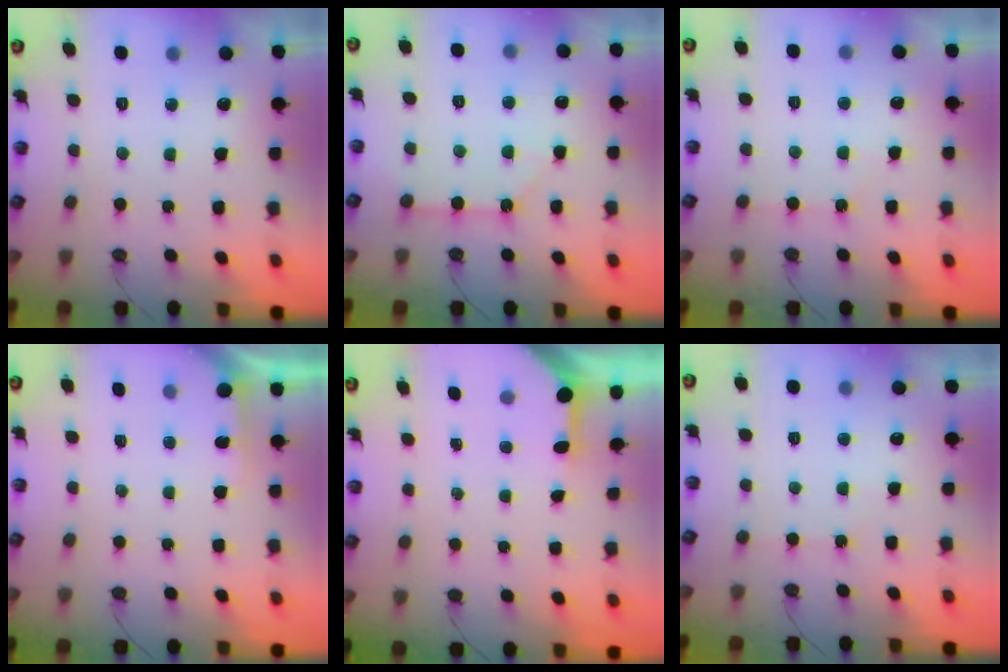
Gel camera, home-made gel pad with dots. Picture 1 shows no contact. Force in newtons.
{"total": 2.4, "press": 2.4, "slide": 0.4}
{"total": 2.9, "press": 2.8, "slide": 0.5}
{"total": 2.5, "press": 2.5, "slide": 0.3}
{"total": 3.3, "press": 3.2, "slide": 0.4}
{"total": 2.6, "press": 2.6, "slide": 0.5}